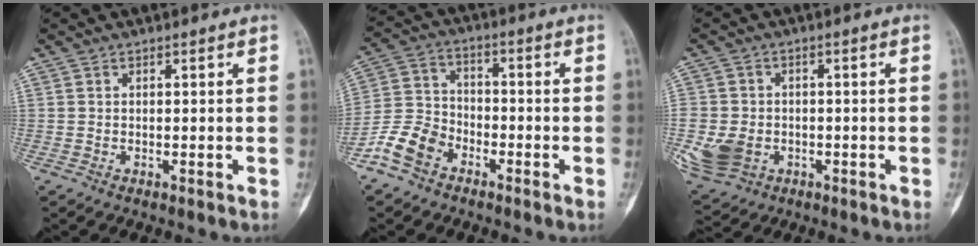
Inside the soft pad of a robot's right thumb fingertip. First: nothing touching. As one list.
[{"total": 8.5, "force": [-5.4, 5.6, 3.4], "torque": [-0.063, 0.035, -0.116]}, {"total": 10.8, "force": [-2.9, 8.5, 6.0], "torque": [-0.141, 0.002, -0.039]}]